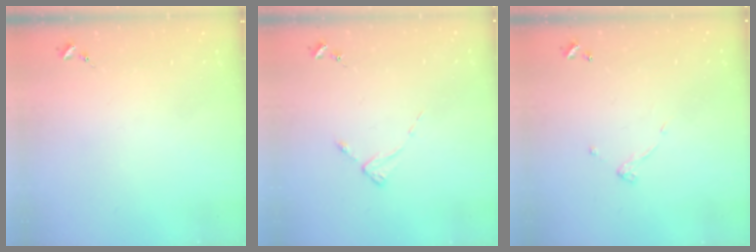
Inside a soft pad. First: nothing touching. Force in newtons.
{"total": 2.2, "press": 2.2, "slide": 0.4}
{"total": 4.4, "press": 4.4, "slide": 0.2}